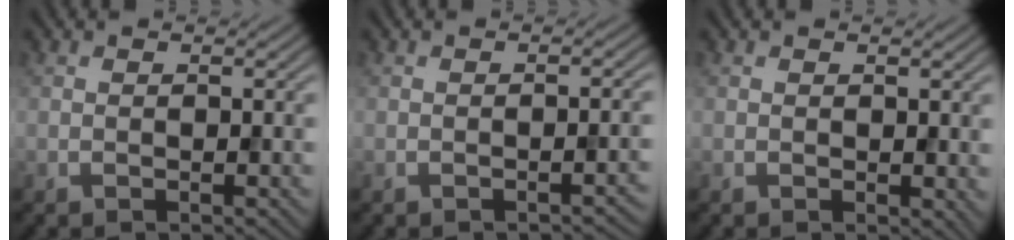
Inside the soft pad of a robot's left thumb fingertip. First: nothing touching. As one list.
[{"total": 1.5, "force": [-0.8, 0.3, 1.2], "torque": [-0.013, 0.004, -0.013]}, {"total": 1.1, "force": [0.2, 0.8, 0.8], "torque": [-0.009, -0.005, 0.006]}]